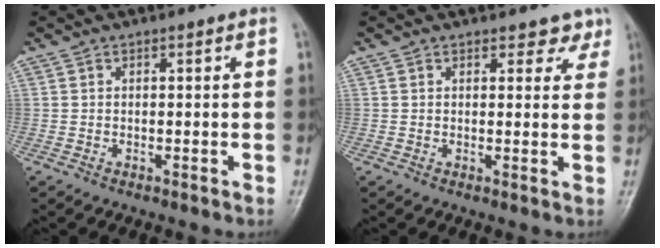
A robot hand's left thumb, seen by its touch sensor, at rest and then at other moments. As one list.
[{"total": 2.9, "force": [2.4, 1.6, 0.6], "torque": [0.018, -0.013, 0.018]}]